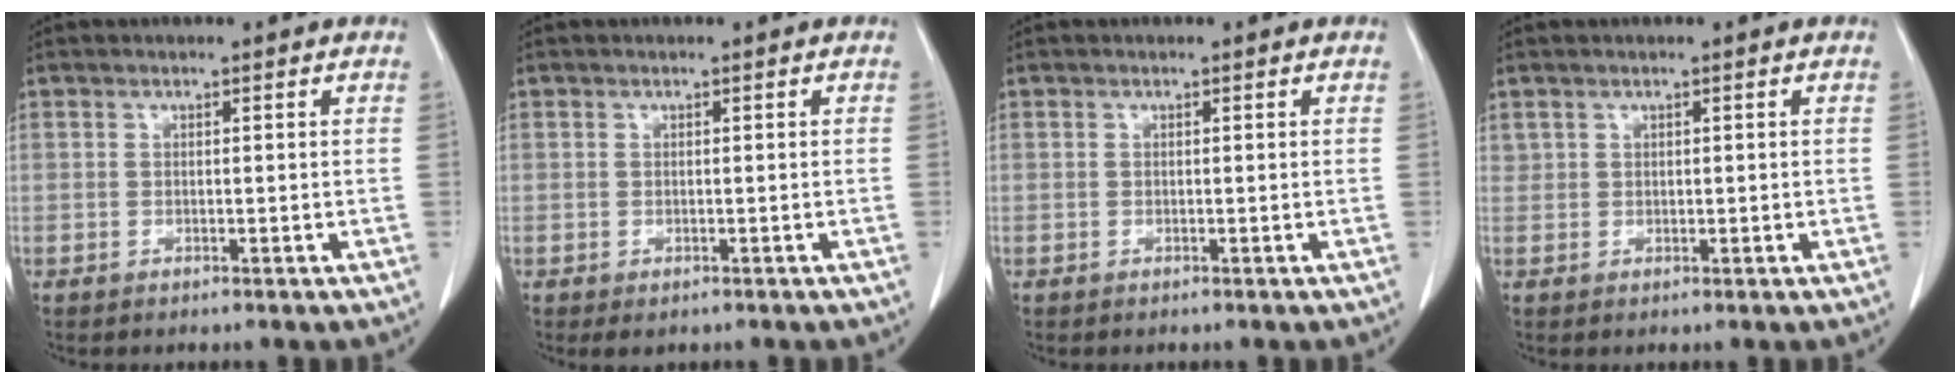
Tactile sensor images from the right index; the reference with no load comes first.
{"total": 1.2, "force": [-0.6, 0.7, 0.6], "torque": [-0.007, 0.000, -0.002]}
{"total": 0.0}
{"total": 0.9, "force": [0.6, 0.7, 0.2], "torque": [0.005, 0.004, 0.011]}